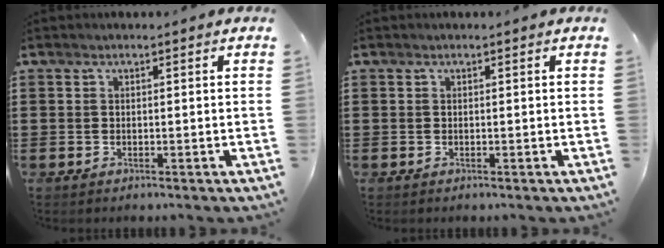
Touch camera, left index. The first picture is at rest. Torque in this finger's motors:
{"motor_torque": [0.00, 0.00, 0.00, 0.00]}